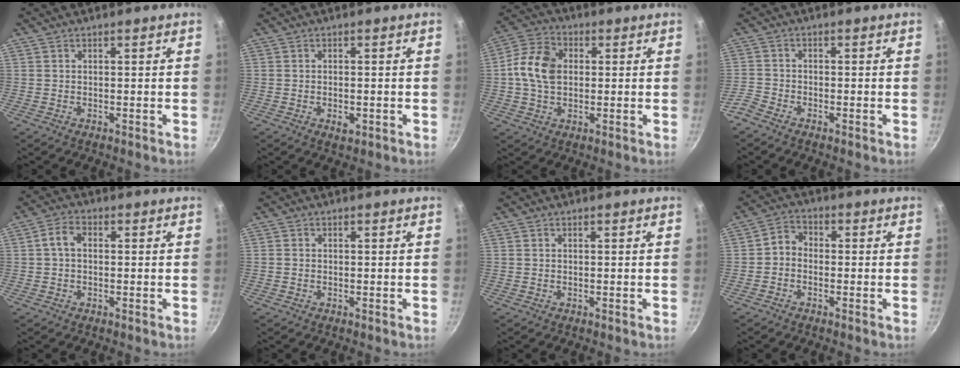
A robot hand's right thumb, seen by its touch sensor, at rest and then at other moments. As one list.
[{"total": 2.5, "force": [-0.8, 1.4, 1.9], "torque": [-0.032, 0.000, -0.012]}, {"total": 10.3, "force": [0.8, 7.5, 7.1], "torque": [-0.120, 0.017, 0.000]}, {"total": 2.9, "force": [-2.4, 1.3, 1.0], "torque": [-0.033, 0.017, -0.058]}, {"total": 3.8, "force": [0.3, 2.6, 2.7], "torque": [-0.053, 0.013, -0.002]}, {"total": 0.5, "force": [-0.2, 0.5, 0.1], "torque": [-0.001, 0.002, -0.006]}, {"total": 0.0}, {"total": 3.4, "force": [-1.0, 2.8, 1.8], "torque": [-0.027, 0.021, -0.032]}]